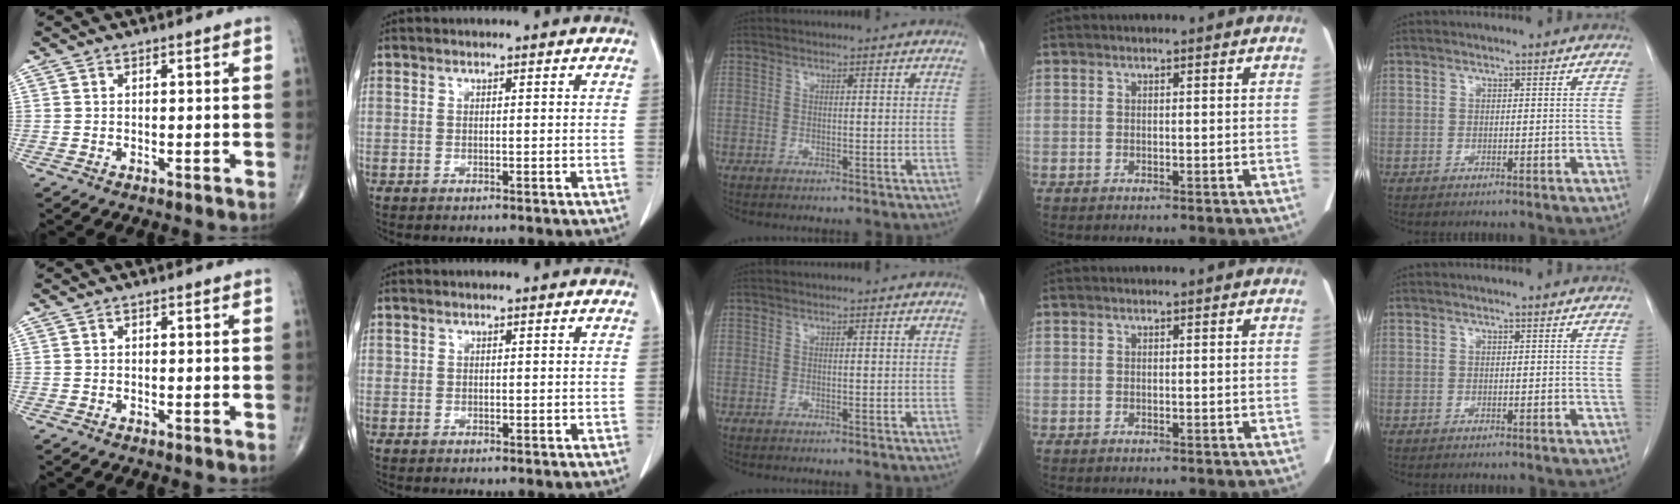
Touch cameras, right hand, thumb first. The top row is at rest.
{"index": {"total": 0.9, "force": [0.4, 0.8, 0.3], "torque": [0.004, 0.000, 0.005]}}